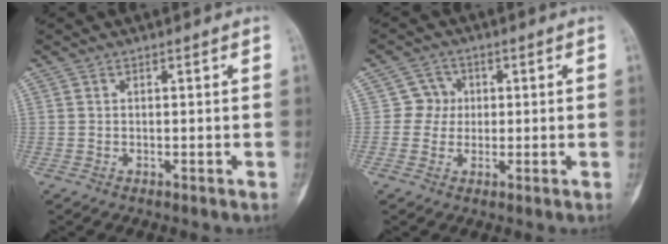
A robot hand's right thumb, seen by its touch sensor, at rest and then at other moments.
{"total": 3.9, "force": [0.3, 3.9, 0.5], "torque": [0.024, 0.009, -0.002]}